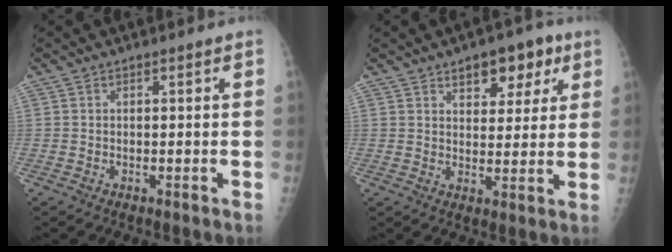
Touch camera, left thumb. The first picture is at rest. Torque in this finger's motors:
{"motor_torque": [-0.05, 0.13, -0.12, -0.03, 0.04]}